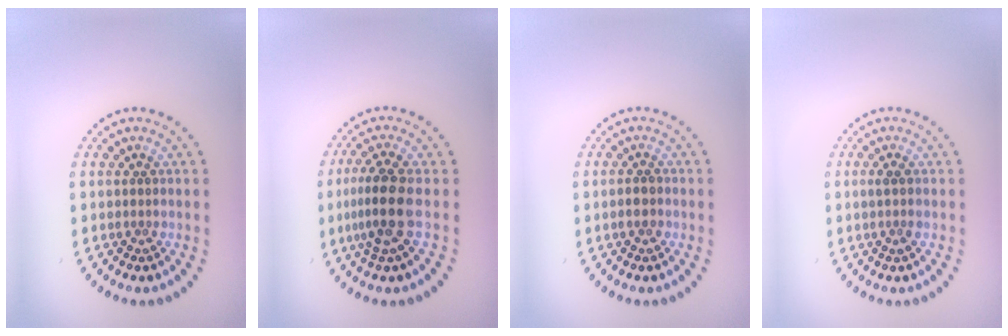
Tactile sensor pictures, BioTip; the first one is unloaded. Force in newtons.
{"total": 3.9, "press": 3.4, "slide": 1.9}
{"total": 1.2, "press": 1.2, "slide": 0.4}
{"total": 1.1, "press": 0.9, "slide": 0.5}